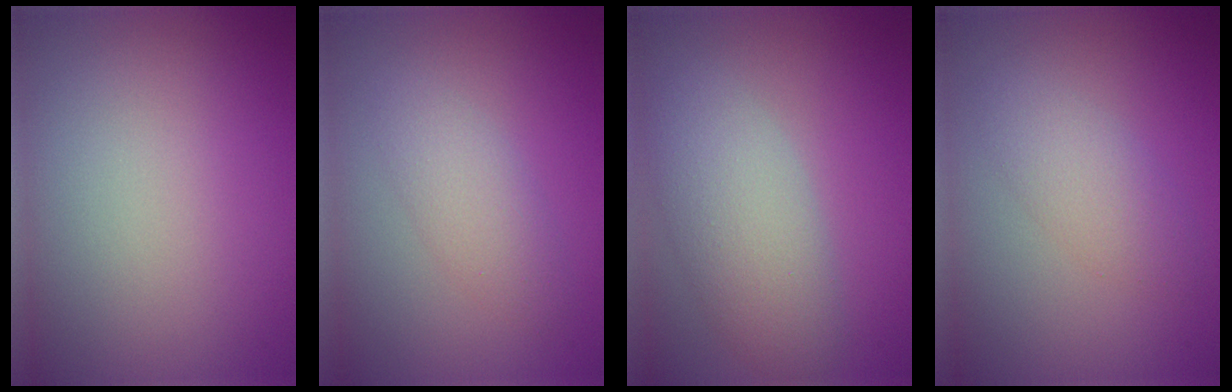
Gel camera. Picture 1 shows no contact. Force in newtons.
{"total": 2.3, "press": 2.3, "slide": 0.1}
{"total": 4.7, "press": 4.7, "slide": 0.3}
{"total": 2.5, "press": 2.5, "slide": 0.0}